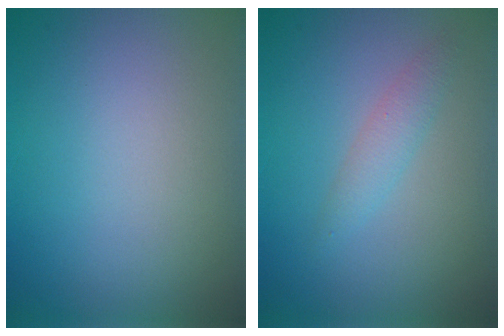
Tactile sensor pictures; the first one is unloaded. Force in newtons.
{"total": 1.6, "press": 1.6, "slide": 0.0}